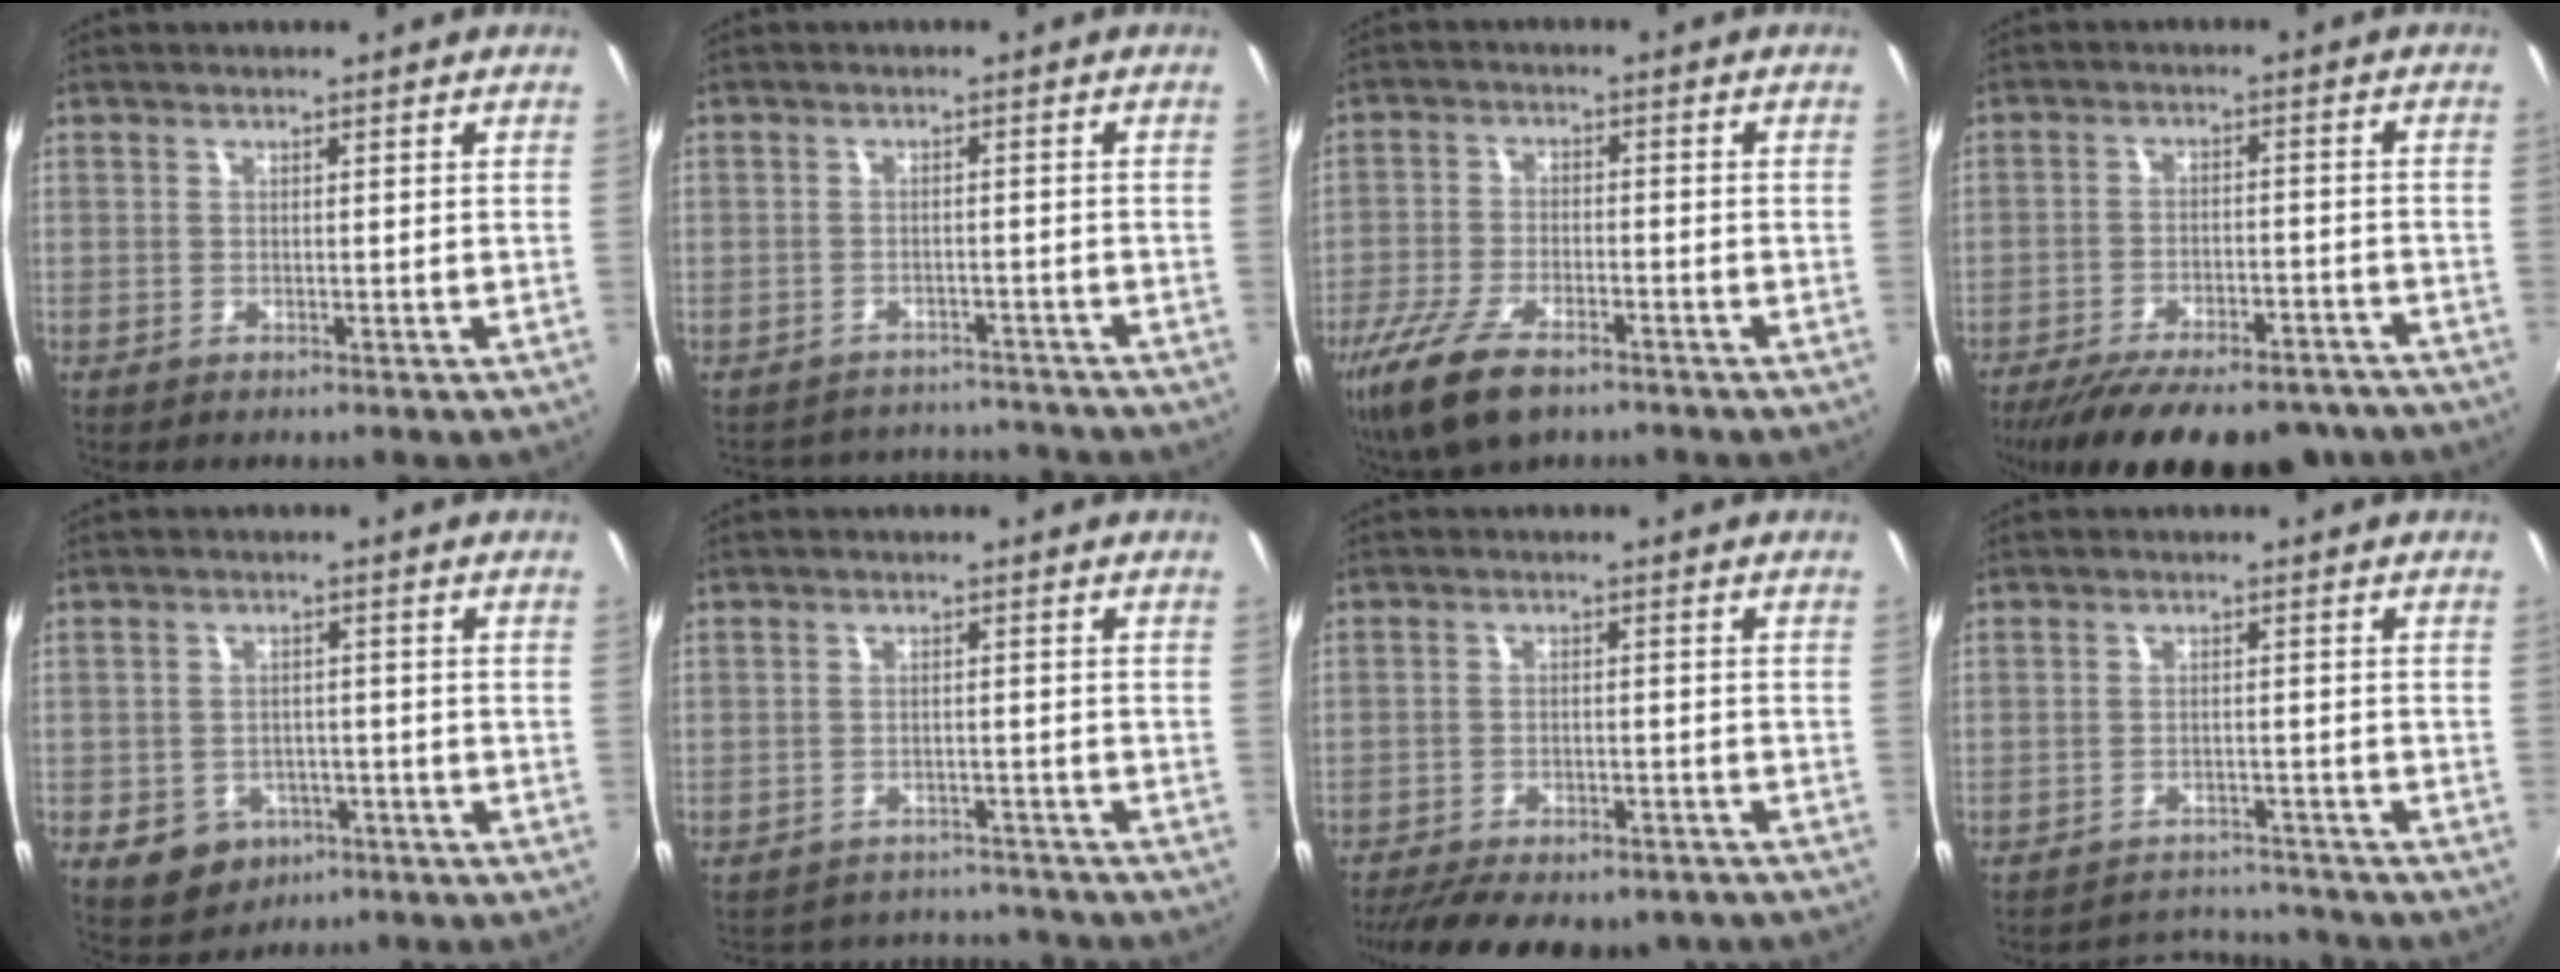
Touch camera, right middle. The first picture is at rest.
{"total": 8.9, "force": [-7.9, 4.0, 1.2], "torque": [-0.035, 0.031, -0.103]}
{"total": 12.3, "force": [-8.2, 4.9, 7.7], "torque": [-0.184, -0.036, -0.156]}
{"total": 22.1, "force": [-17.9, 7.5, 10.4], "torque": [-0.200, -0.021, -0.241]}
{"total": 8.6, "force": [-4.2, 6.7, 3.3], "torque": [-0.083, 0.000, -0.047]}
{"total": 10.1, "force": [-8.8, 4.7, 1.5], "torque": [-0.042, 0.037, -0.112]}
{"total": 17.4, "force": [-13.9, 6.4, 8.3], "torque": [-0.175, -0.026, -0.184]}
{"total": 7.8, "force": [-7.5, 2.2, 0.4], "torque": [-0.021, 0.020, -0.106]}